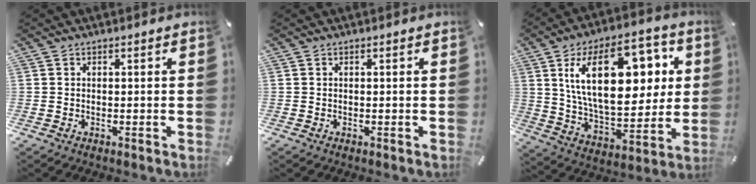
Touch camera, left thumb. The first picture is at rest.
{"total": 0.0}
{"total": 25.3, "force": [8.7, 13.6, 19.5], "torque": [-0.339, -0.017, 0.139]}